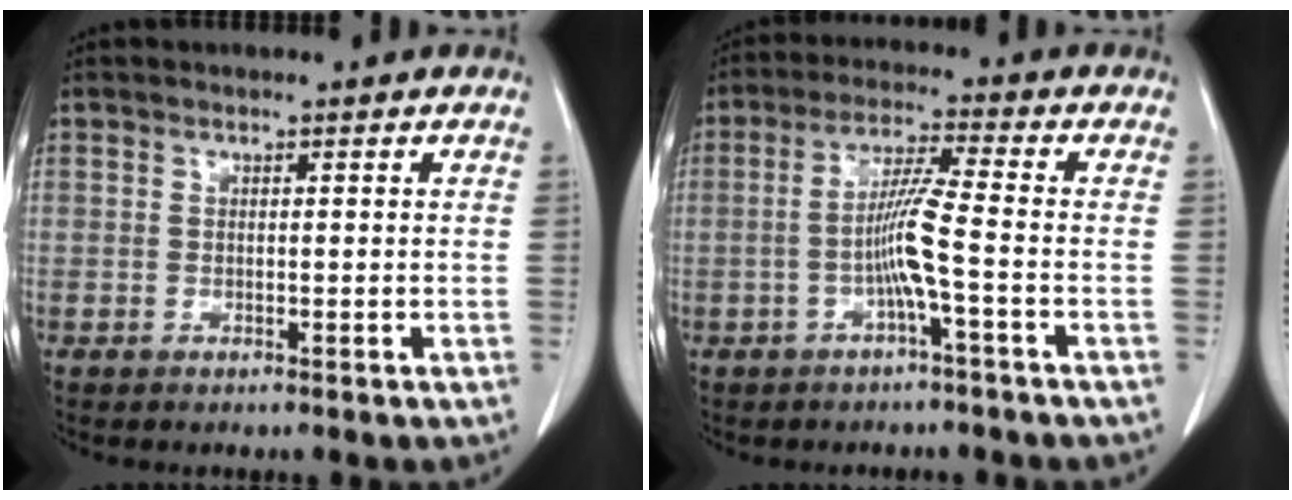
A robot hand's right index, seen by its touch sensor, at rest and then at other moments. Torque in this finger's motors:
{"motor_torque": [0.17, 0.06, 0.07, 0.04]}